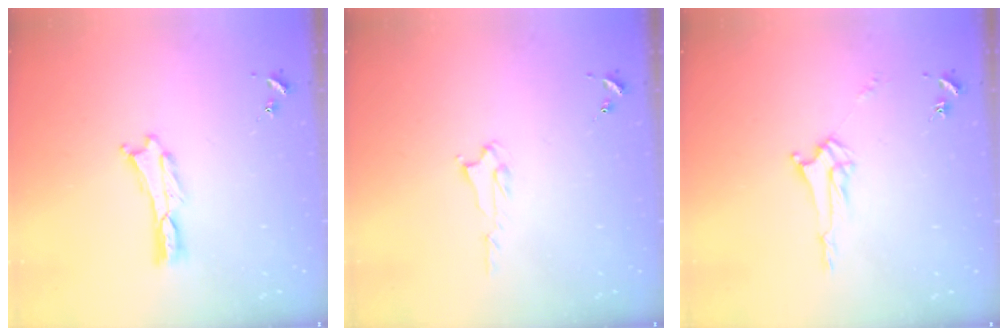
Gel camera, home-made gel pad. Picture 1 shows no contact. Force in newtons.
{"total": 2.2, "press": 2.2, "slide": 0.4}
{"total": 3.0, "press": 3.0, "slide": 0.3}